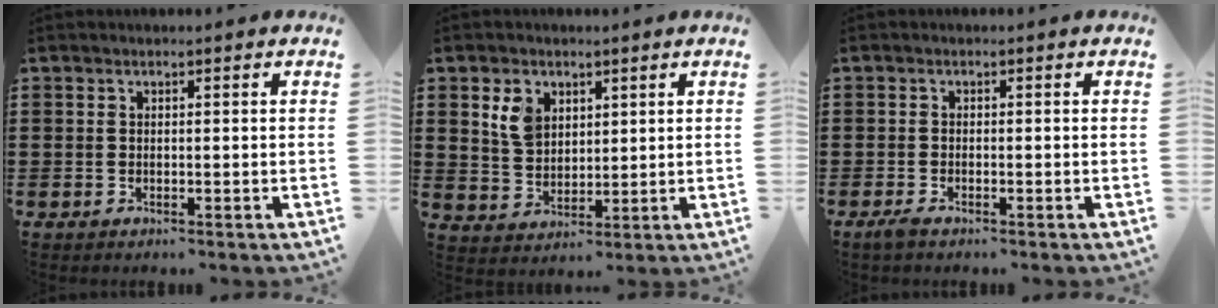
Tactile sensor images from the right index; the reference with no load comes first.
{"total": 5.4, "force": [2.6, 3.9, 2.7], "torque": [-0.067, 0.014, 0.048]}
{"total": 1.0, "force": [-0.9, 0.2, 0.5], "torque": [-0.009, -0.003, -0.017]}